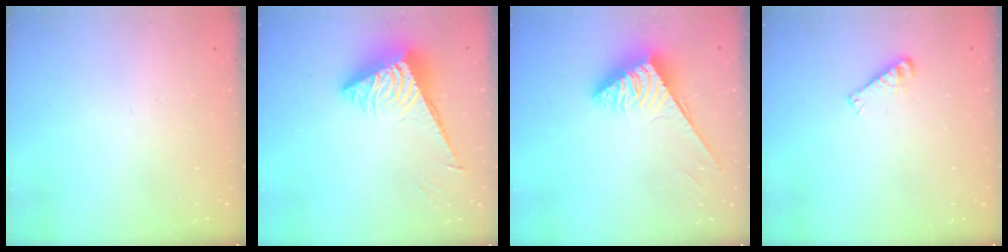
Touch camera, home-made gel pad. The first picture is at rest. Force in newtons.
{"total": 7.3, "press": 7.3, "slide": 0.7}
{"total": 3.6, "press": 3.5, "slide": 0.6}
{"total": 4.7, "press": 4.7, "slide": 0.6}